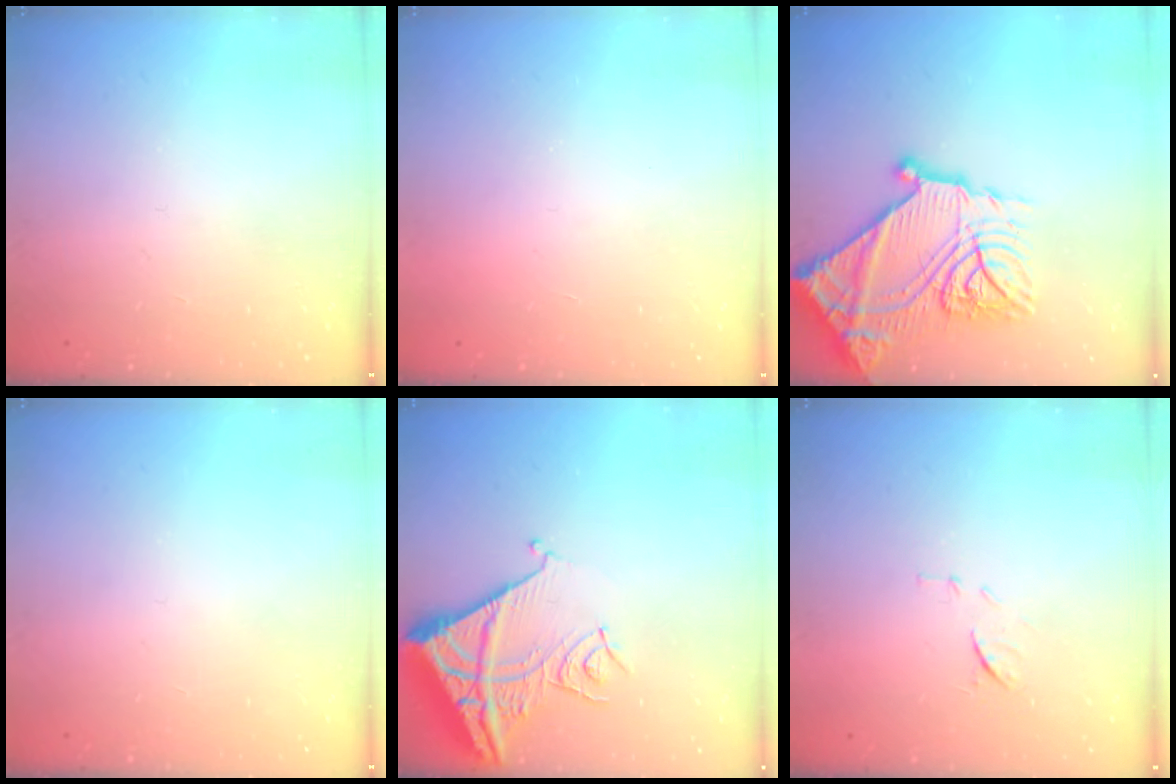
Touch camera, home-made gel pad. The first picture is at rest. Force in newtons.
{"total": 1.7, "press": 1.6, "slide": 0.1}
{"total": 28.8, "press": 28.7, "slide": 2.7}
{"total": 0.0}
{"total": 12.2, "press": 12.1, "slide": 1.5}
{"total": 6.2, "press": 6.2, "slide": 1.0}